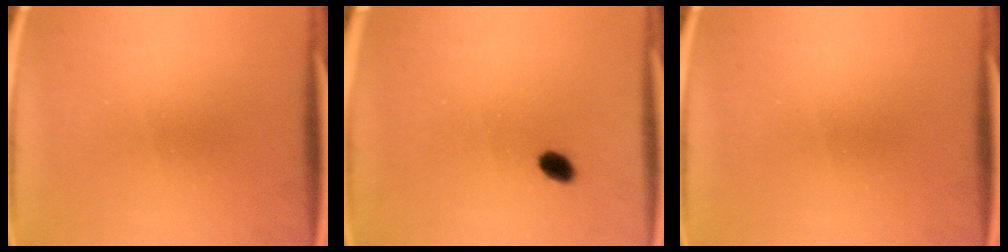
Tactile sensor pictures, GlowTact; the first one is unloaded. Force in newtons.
{"total": 2.4}
{"total": 0.0}